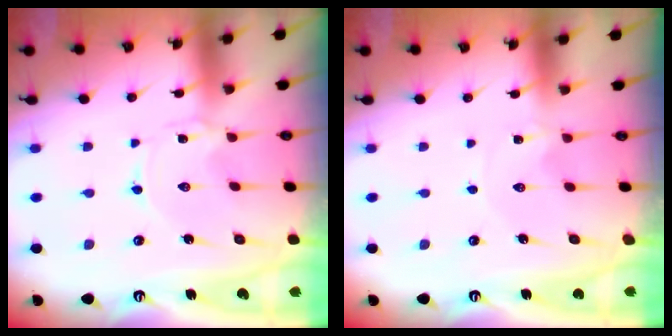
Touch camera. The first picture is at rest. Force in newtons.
{"total": 0.9, "press": 0.9, "slide": 0.1}